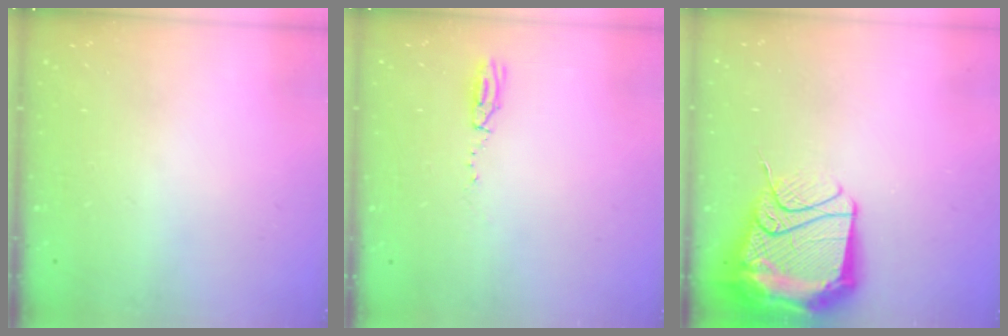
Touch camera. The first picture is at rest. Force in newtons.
{"total": 17.0, "press": 5.1, "slide": 16.2}
{"total": 24.0, "press": 20.5, "slide": 12.5}